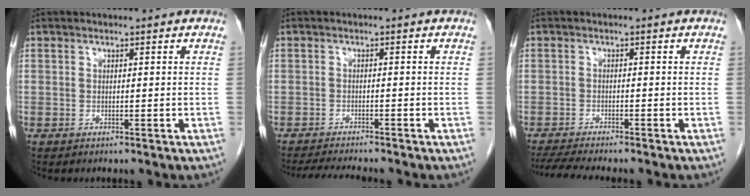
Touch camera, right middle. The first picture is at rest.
{"total": 5.7, "force": [-5.2, 0.1, 2.1], "torque": [-0.033, -0.016, -0.083]}
{"total": 7.1, "force": [-6.3, 0.1, 3.3], "torque": [-0.051, -0.015, -0.101]}